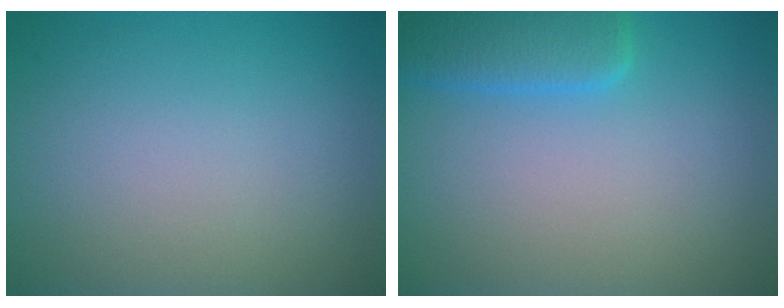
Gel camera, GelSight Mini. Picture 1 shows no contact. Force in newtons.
{"total": 3.8, "press": 3.7, "slide": 0.4}